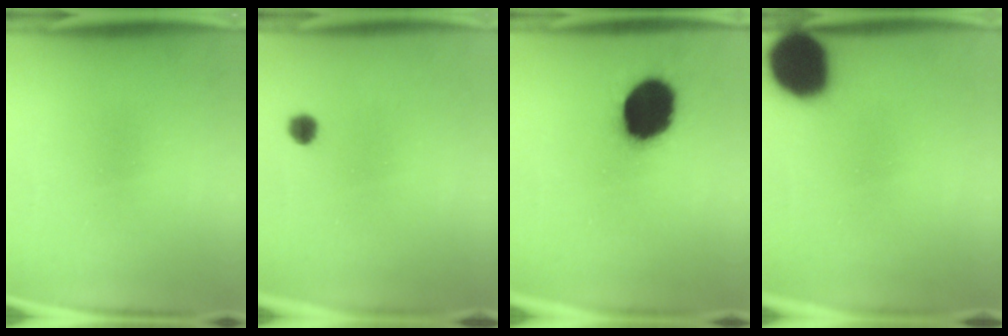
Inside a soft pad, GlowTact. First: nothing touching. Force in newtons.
{"total": 2.3}
{"total": 18.1}
{"total": 19.0}